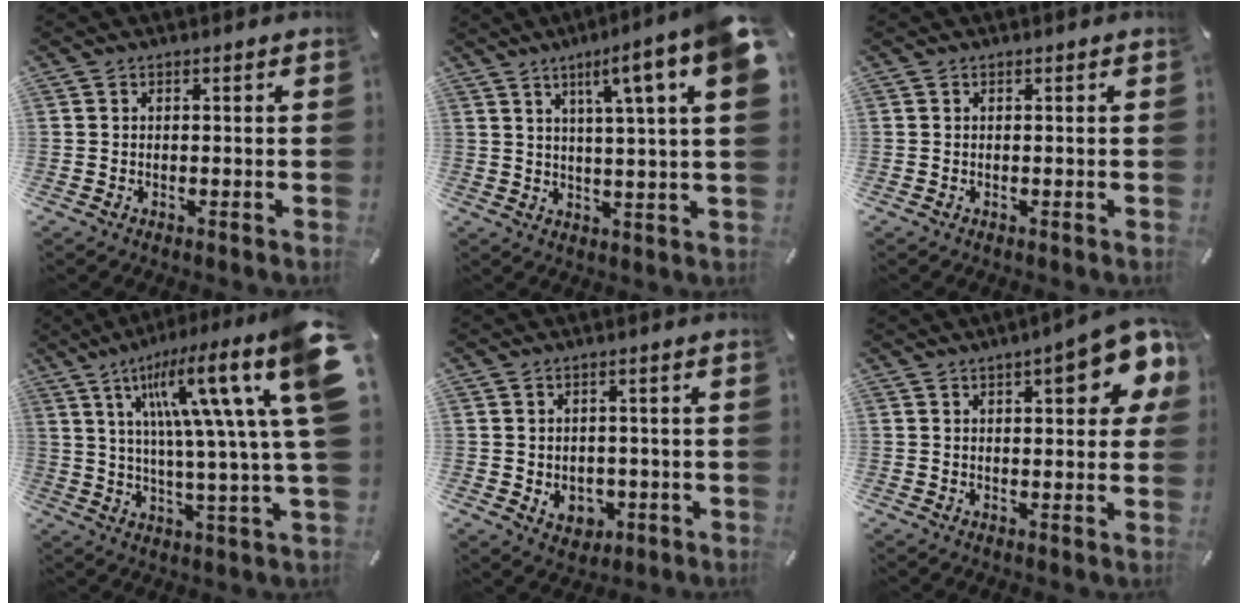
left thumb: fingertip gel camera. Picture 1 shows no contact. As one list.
[{"total": 11.8, "force": [5.9, 0.2, 10.3], "torque": [-0.156, -0.038, 0.083]}, {"total": 0.0}, {"total": 22.9, "force": [8.7, 3.8, 20.9], "torque": [-0.314, -0.050, 0.122]}, {"total": 4.7, "force": [-0.8, 4.0, 2.2], "torque": [-0.022, -0.004, -0.016]}, {"total": 12.0, "force": [5.3, 4.3, 9.9], "torque": [-0.123, -0.021, 0.085]}]